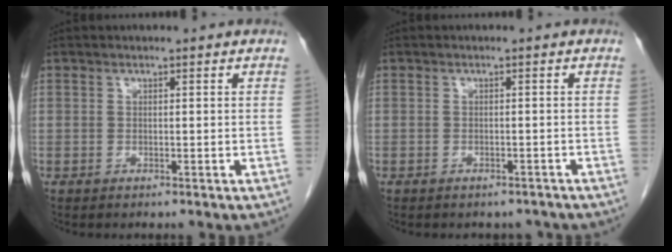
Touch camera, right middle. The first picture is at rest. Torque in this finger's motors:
{"motor_torque": [0.03, -0.03, 0.01, 0.01]}